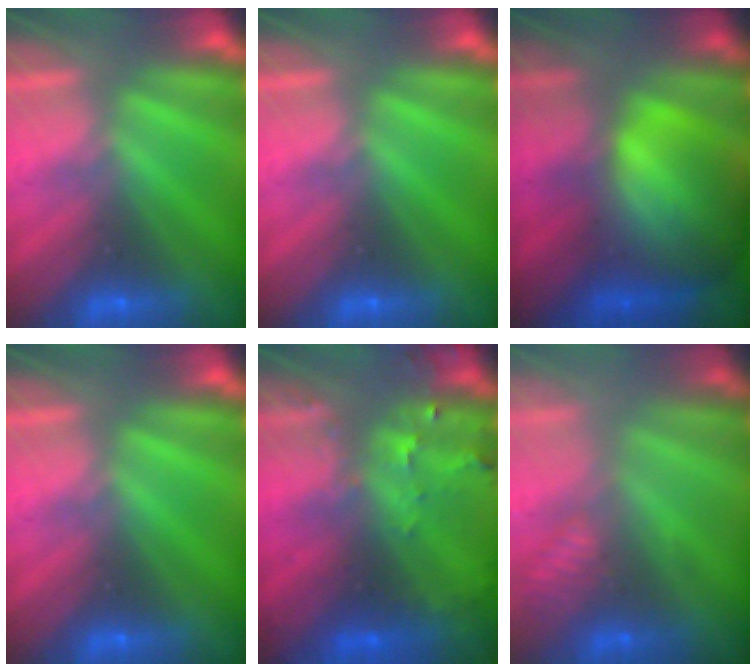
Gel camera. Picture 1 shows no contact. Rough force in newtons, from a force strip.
{"total": 0.0}
{"total": 6.4}
{"total": 0.0}
{"total": 6.0}
{"total": 2.5}